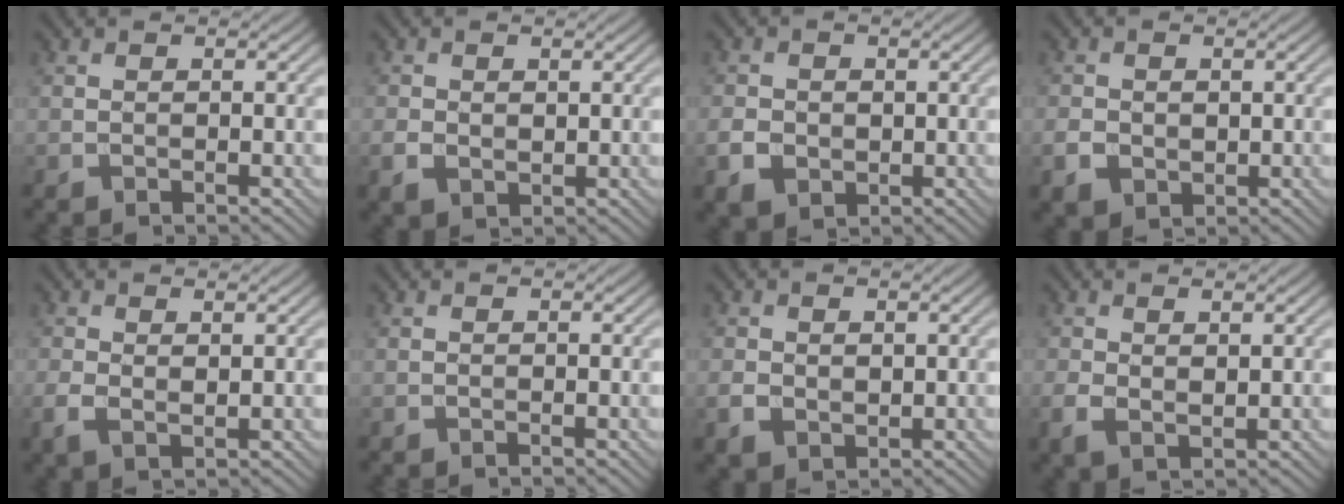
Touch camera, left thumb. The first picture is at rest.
{"total": 2.3, "force": [-0.1, 1.7, 1.5], "torque": [-0.033, -0.007, 0.001]}
{"total": 3.6, "force": [-0.7, 3.0, 1.9], "torque": [-0.046, -0.007, -0.013]}
{"total": 3.1, "force": [-0.5, 2.5, 1.6], "torque": [-0.040, -0.006, -0.008]}
{"total": 2.4, "force": [0.5, 1.0, 2.1], "torque": [-0.051, -0.001, 0.010]}
{"total": 0.0}
{"total": 2.6, "force": [0.0, 2.0, 1.6], "torque": [-0.037, -0.008, 0.003]}
{"total": 2.7, "force": [0.5, 1.2, 2.4], "torque": [-0.054, -0.003, 0.012]}